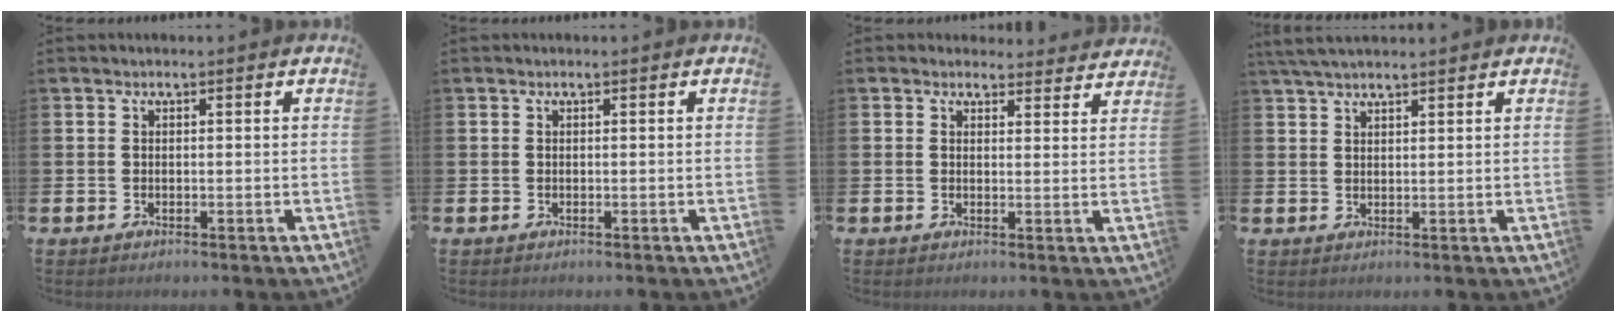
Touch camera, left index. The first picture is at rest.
{"total": 0.0}
{"total": 2.6, "force": [2.5, 0.9, -0.1], "torque": [0.006, -0.013, 0.042]}
{"total": 3.6, "force": [3.2, 0.8, 1.5], "torque": [-0.034, -0.005, 0.061]}